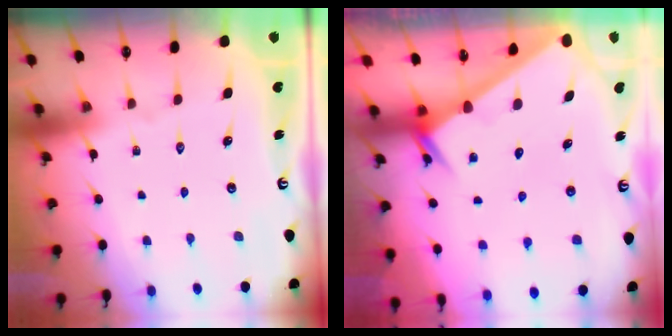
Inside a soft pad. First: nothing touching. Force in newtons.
{"total": 2.2, "press": 2.2, "slide": 0.1}